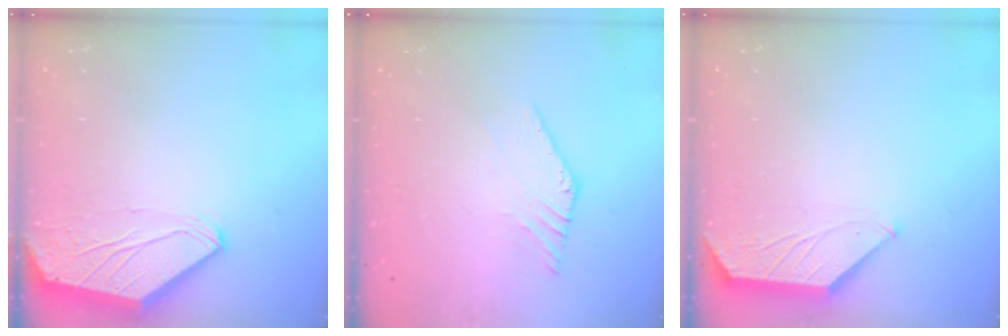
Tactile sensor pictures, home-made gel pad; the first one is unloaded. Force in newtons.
{"total": 1.5, "press": 1.5, "slide": 0.3}
{"total": 1.5, "press": 1.4, "slide": 0.4}